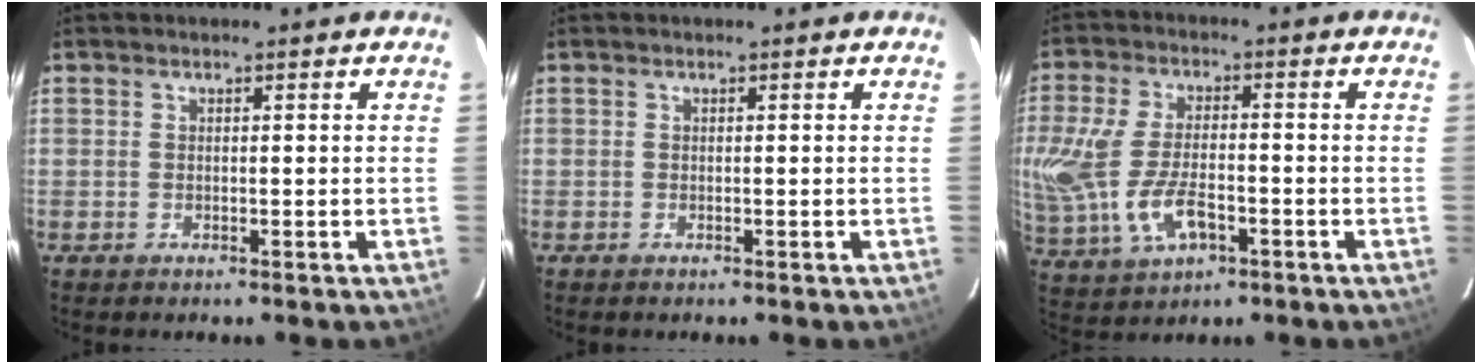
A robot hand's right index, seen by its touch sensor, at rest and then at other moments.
{"total": 0.0}
{"total": 16.7, "force": [-3.5, 8.8, 13.8], "torque": [-0.313, -0.016, -0.052]}